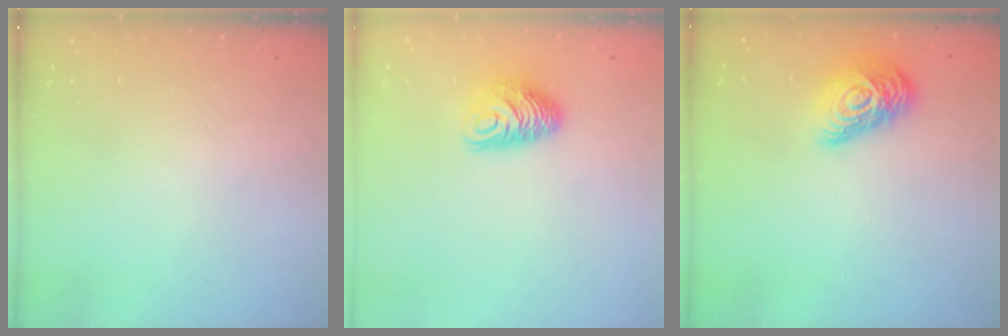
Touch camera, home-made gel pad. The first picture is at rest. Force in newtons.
{"total": 10.0, "press": 10.0, "slide": 0.6}
{"total": 14.2, "press": 14.1, "slide": 0.5}